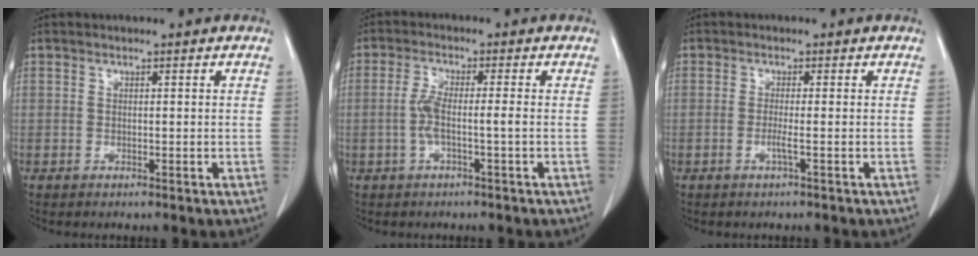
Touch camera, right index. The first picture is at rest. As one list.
[{"total": 3.9, "force": [-0.8, 0.2, 3.8], "torque": [-0.081, 0.009, -0.016]}, {"total": 1.5, "force": [-0.5, -0.3, 1.3], "torque": [-0.026, -0.002, -0.013]}]